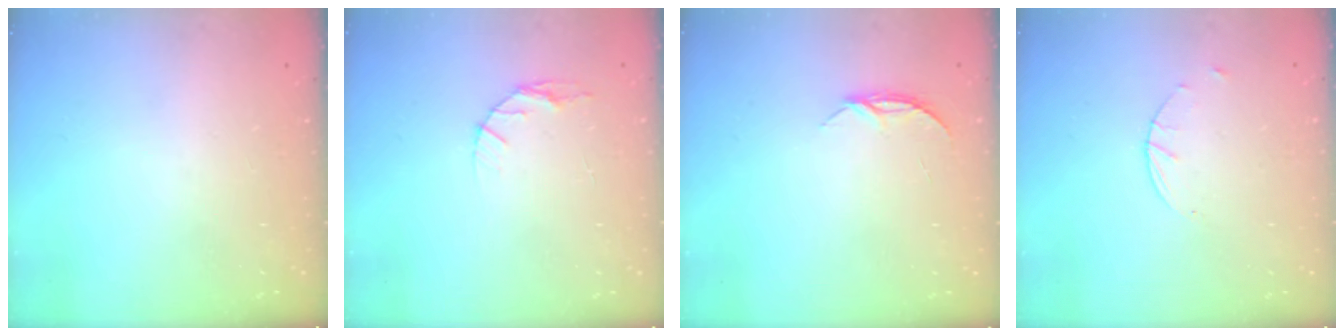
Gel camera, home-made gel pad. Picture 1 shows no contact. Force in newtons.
{"total": 4.9, "press": 4.9, "slide": 0.6}
{"total": 4.3, "press": 4.3, "slide": 0.5}
{"total": 1.7, "press": 1.7, "slide": 0.3}